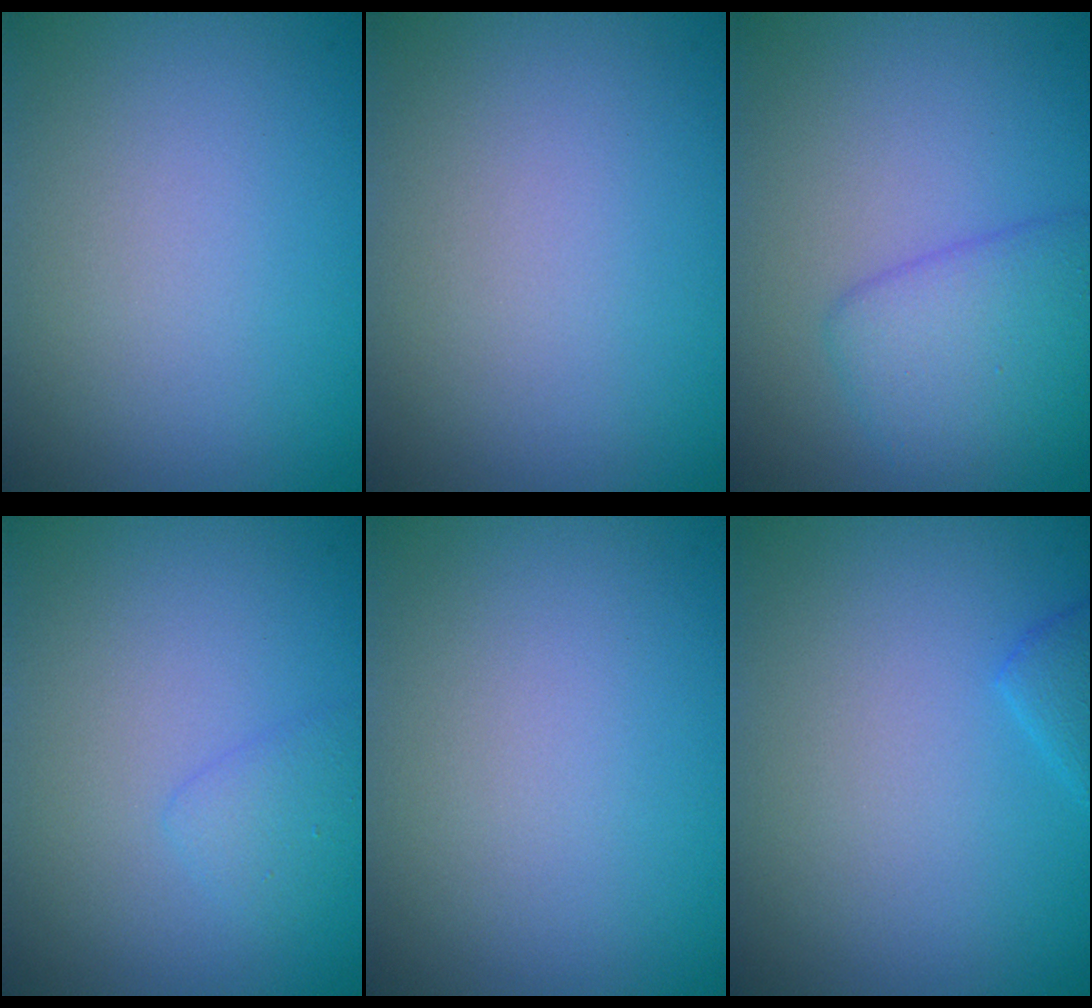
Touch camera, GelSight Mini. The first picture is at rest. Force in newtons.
{"total": 0.0}
{"total": 3.7, "press": 3.7, "slide": 0.3}
{"total": 1.3, "press": 1.3, "slide": 0.1}
{"total": 0.0}
{"total": 1.5, "press": 1.5, "slide": 0.1}